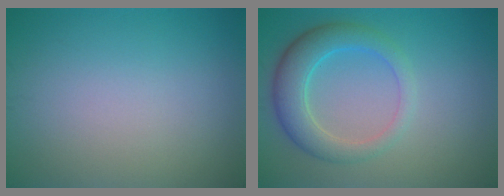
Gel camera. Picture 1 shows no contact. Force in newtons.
{"total": 4.6, "press": 4.6, "slide": 0.3}